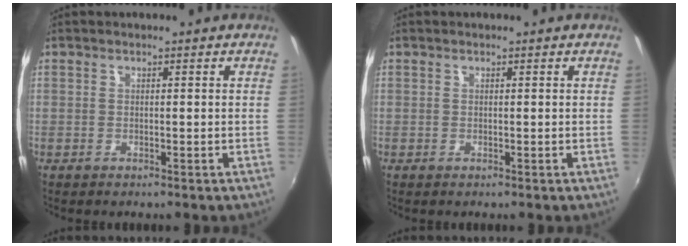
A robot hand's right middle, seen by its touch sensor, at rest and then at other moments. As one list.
[{"total": 0.0}]